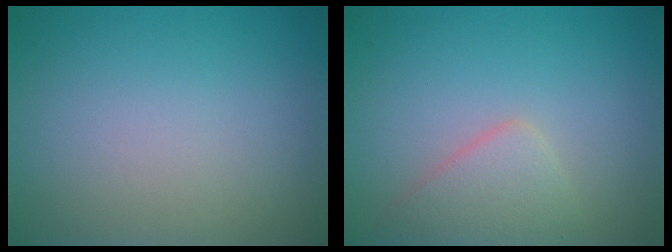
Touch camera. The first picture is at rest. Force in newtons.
{"total": 2.7, "press": 2.7, "slide": 0.0}